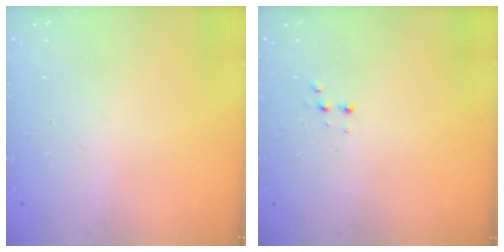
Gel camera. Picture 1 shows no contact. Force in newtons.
{"total": 2.5, "press": 2.4, "slide": 0.8}